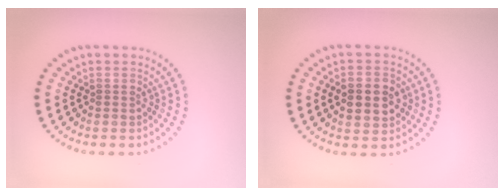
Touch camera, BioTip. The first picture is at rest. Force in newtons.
{"total": 4.5, "press": 4.5, "slide": 0.1}